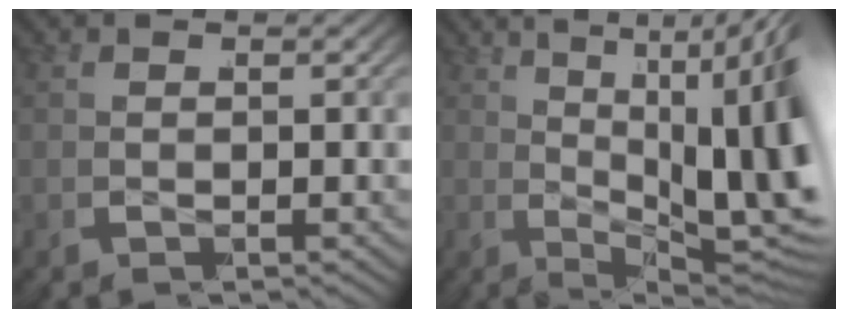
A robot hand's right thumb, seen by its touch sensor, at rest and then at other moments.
{"total": 13.1, "force": [-1.2, 7.3, 10.9], "torque": [-0.167, -0.030, -0.009]}